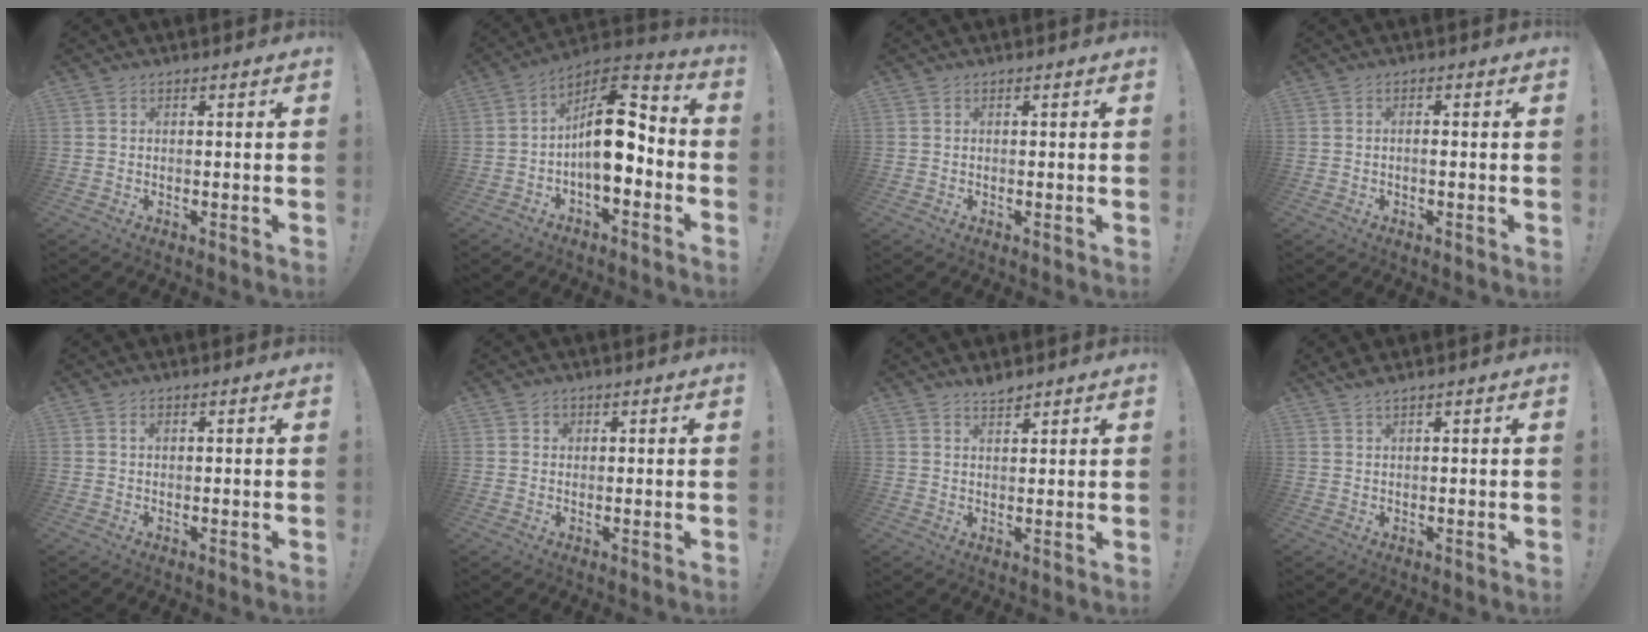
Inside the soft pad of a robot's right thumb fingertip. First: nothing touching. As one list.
[{"total": 15.4, "force": [-1.1, 7.9, 13.2], "torque": [-0.208, 0.015, -0.016]}, {"total": 0.0}, {"total": 1.2, "force": [-0.7, 0.1, 0.9], "torque": [-0.016, 0.001, -0.012]}, {"total": 0.9, "force": [0.4, 0.6, 0.5], "torque": [-0.002, -0.001, 0.006]}, {"total": 1.5, "force": [0.6, 1.3, 0.3], "torque": [-0.002, 0.000, 0.009]}, {"total": 1.9, "force": [1.8, 0.3, 0.6], "torque": [0.003, -0.015, 0.030]}, {"total": 1.5, "force": [1.2, -0.1, 0.8], "torque": [-0.018, -0.002, 0.022]}]